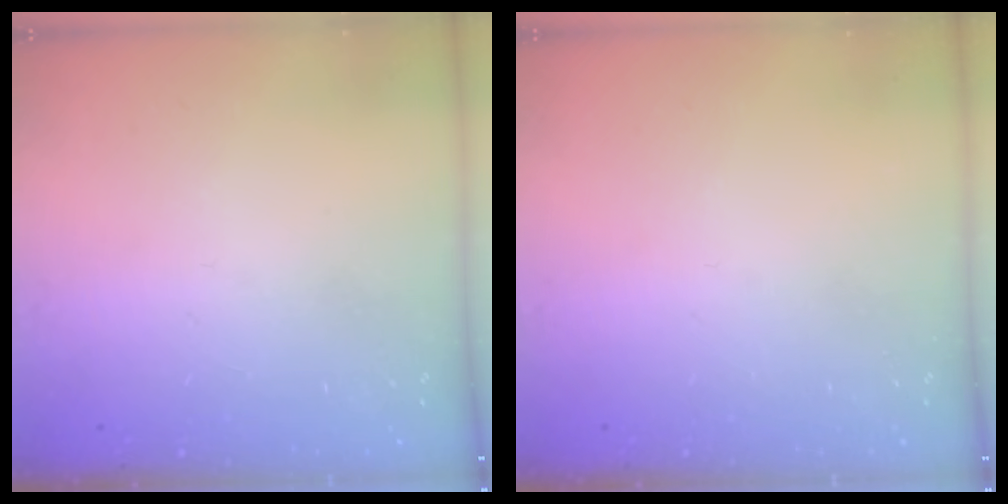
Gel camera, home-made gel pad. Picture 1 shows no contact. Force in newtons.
{"total": 0.0}